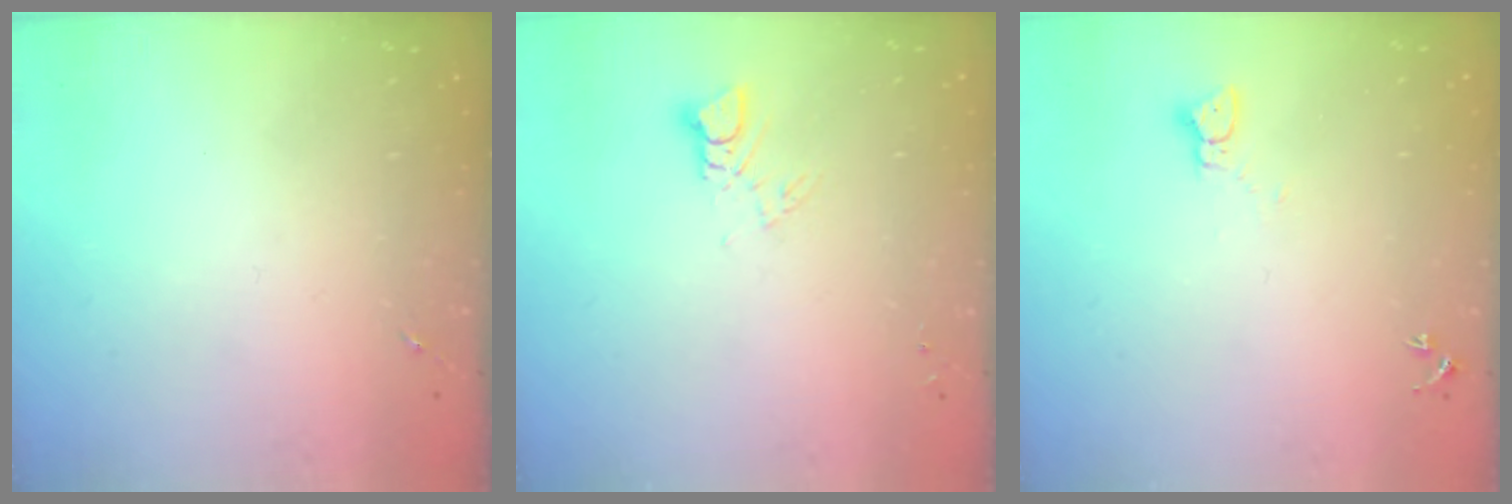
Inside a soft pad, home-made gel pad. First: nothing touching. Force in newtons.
{"total": 3.6, "press": 3.6, "slide": 0.1}
{"total": 2.3, "press": 2.3, "slide": 0.3}